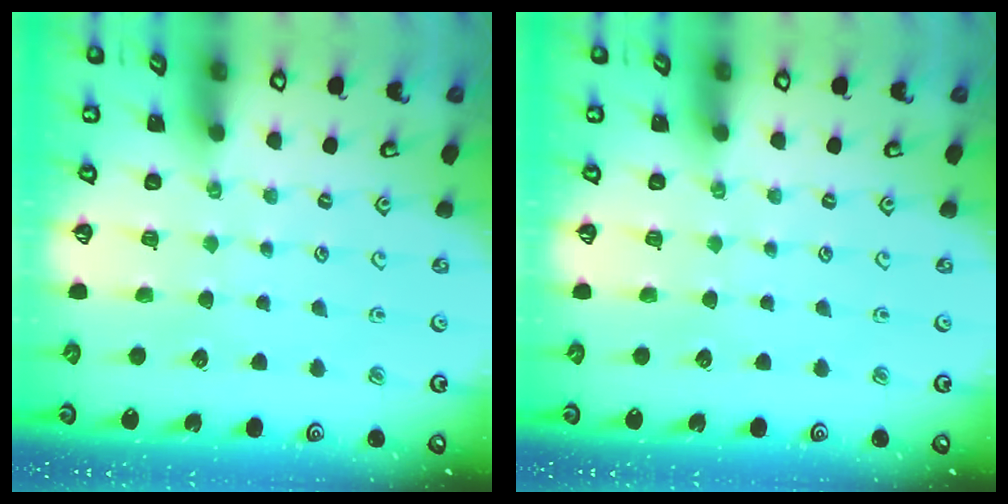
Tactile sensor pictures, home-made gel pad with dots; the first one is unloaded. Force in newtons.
{"total": 0.0}